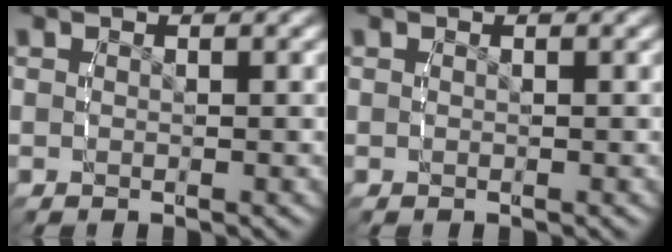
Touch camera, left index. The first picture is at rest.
{"total": 0.0}